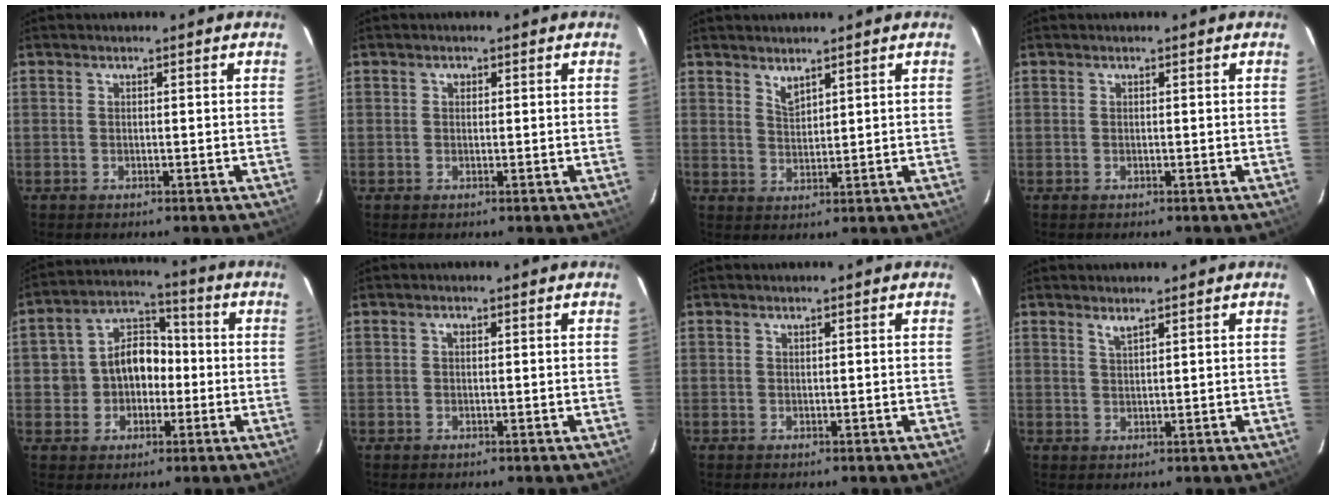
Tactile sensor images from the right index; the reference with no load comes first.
{"total": 0.8, "force": [0.2, 0.8, 0.3], "torque": [-0.002, 0.005, 0.002]}
{"total": 2.6, "force": [2.3, 0.7, 1.1], "torque": [-0.018, 0.000, 0.041]}
{"total": 0.0}
{"total": 9.3, "force": [-1.2, 7.9, 4.6], "torque": [-0.093, 0.039, -0.015]}
{"total": 0.6, "force": [0.2, 0.5, 0.4], "torque": [-0.007, 0.004, 0.002]}
{"total": 0.0}
{"total": 1.5, "force": [1.3, 0.1, 0.9], "torque": [-0.016, 0.000, 0.022]}